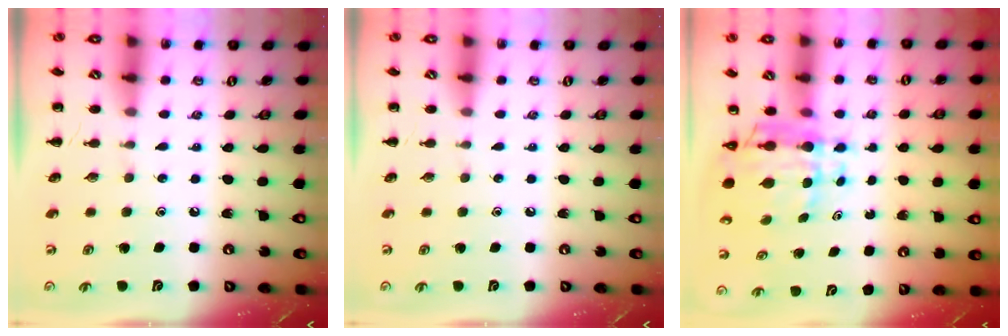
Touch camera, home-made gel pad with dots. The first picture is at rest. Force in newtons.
{"total": 0.0}
{"total": 7.5, "press": 7.0, "slide": 2.7}